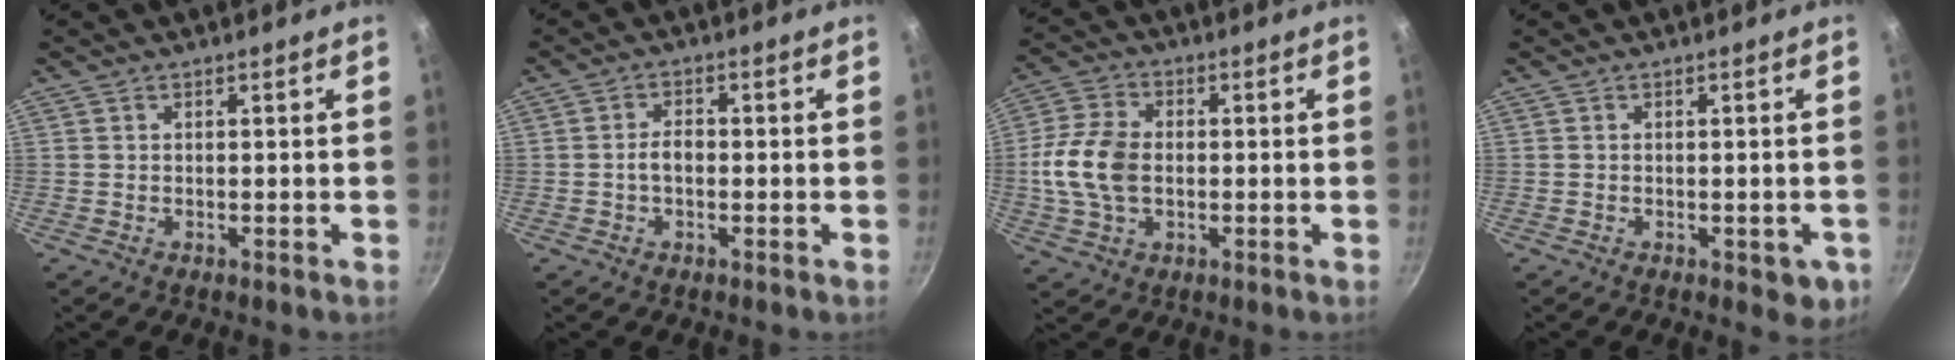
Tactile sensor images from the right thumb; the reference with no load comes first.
{"total": 3.0, "force": [-0.5, 1.8, 2.3], "torque": [-0.032, 0.015, -0.010]}
{"total": 11.5, "force": [-0.6, 7.8, 8.4], "torque": [-0.163, 0.014, -0.019]}
{"total": 4.3, "force": [-1.5, 2.3, 3.3], "torque": [-0.024, 0.001, -0.017]}